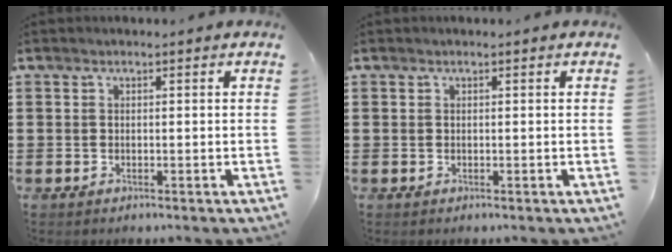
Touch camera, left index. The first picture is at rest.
{"total": 0.0}